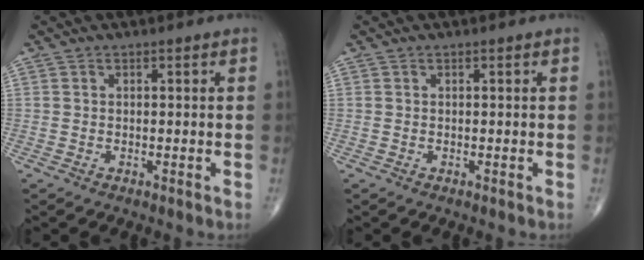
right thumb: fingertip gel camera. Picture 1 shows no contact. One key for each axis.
{"total": 0.0}